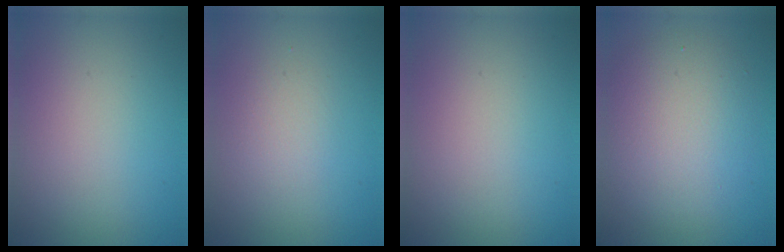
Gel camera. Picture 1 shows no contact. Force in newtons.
{"total": 1.4, "press": 1.4, "slide": 0.1}
{"total": 0.0}
{"total": 5.4, "press": 5.3, "slide": 0.2}